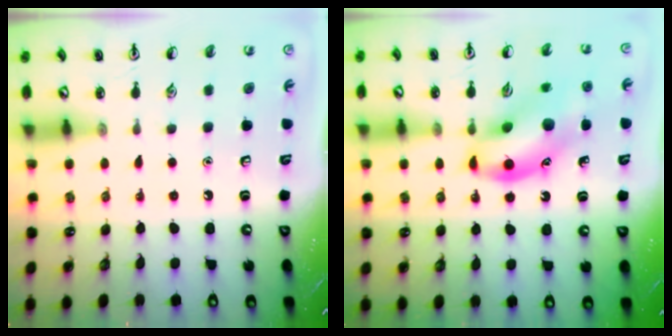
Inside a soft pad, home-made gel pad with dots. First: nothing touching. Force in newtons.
{"total": 14.3, "press": 14.1, "slide": 2.1}